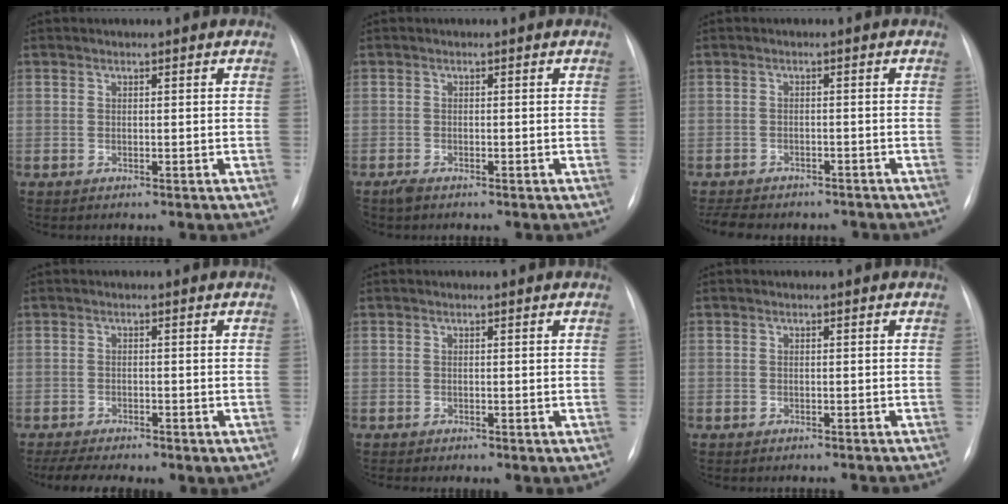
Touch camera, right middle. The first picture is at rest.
{"total": 1.1, "force": [-0.9, 0.3, 0.5], "torque": [-0.015, -0.002, -0.014]}
{"total": 9.7, "force": [-8.3, 3.5, 3.5], "torque": [-0.071, 0.000, -0.106]}
{"total": 7.6, "force": [-4.9, 3.0, 4.9], "torque": [-0.091, -0.010, -0.071]}
{"total": 1.0, "force": [-0.2, 0.5, 0.8], "torque": [-0.017, -0.006, -0.003]}
{"total": 0.5, "force": [-0.4, 0.4, 0.0], "torque": [-0.006, 0.002, -0.006]}